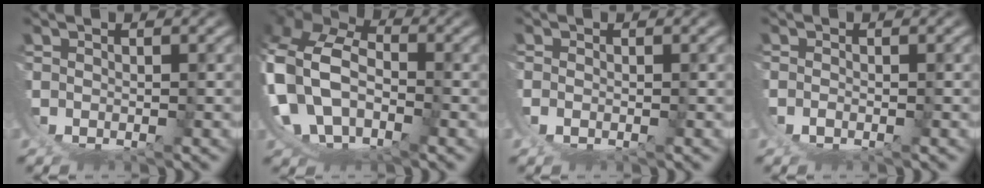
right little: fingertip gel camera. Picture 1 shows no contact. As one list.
[{"total": 16.8, "force": [1.3, 14.3, 8.7], "torque": [-0.256, -0.048, 0.016]}, {"total": 0.8, "force": [0.4, 0.2, 0.7], "torque": [-0.021, -0.003, 0.010]}, {"total": 1.0, "force": [0.2, 0.6, 0.8], "torque": [-0.020, -0.001, 0.005]}]